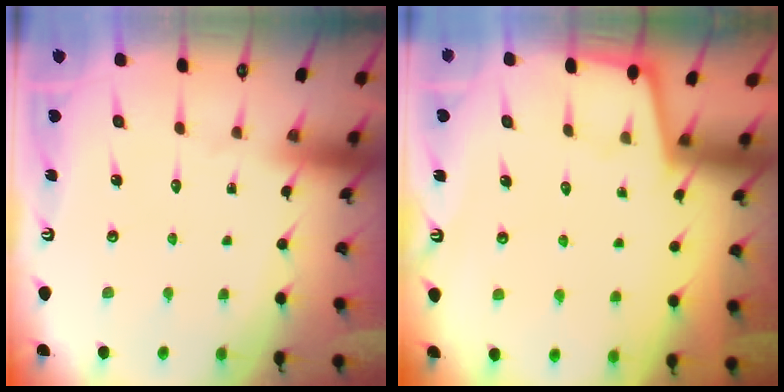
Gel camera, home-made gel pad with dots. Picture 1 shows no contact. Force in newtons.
{"total": 0.9, "press": 0.9, "slide": 0.2}